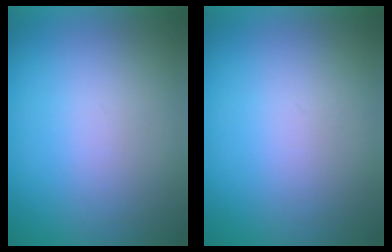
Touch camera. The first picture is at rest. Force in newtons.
{"total": 1.0}